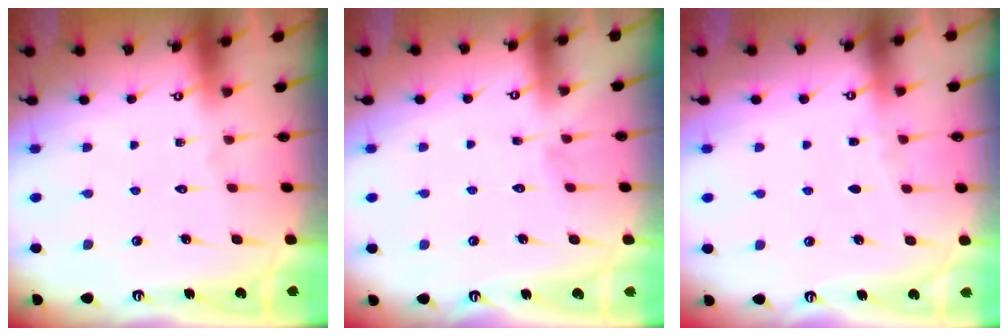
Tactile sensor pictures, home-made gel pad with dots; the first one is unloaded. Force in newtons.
{"total": 2.7, "press": 2.7, "slide": 0.2}
{"total": 2.1, "press": 2.1, "slide": 0.3}